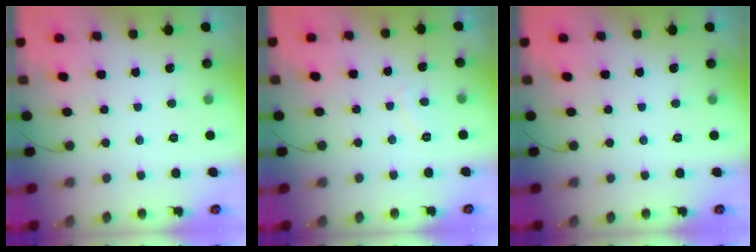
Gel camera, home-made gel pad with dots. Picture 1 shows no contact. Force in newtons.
{"total": 1.7, "press": 1.6, "slide": 0.6}
{"total": 0.0}